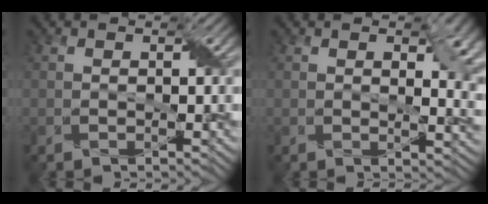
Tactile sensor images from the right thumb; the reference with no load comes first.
{"total": 7.2, "force": [2.4, 3.4, 5.8], "torque": [-0.081, -0.013, 0.048]}